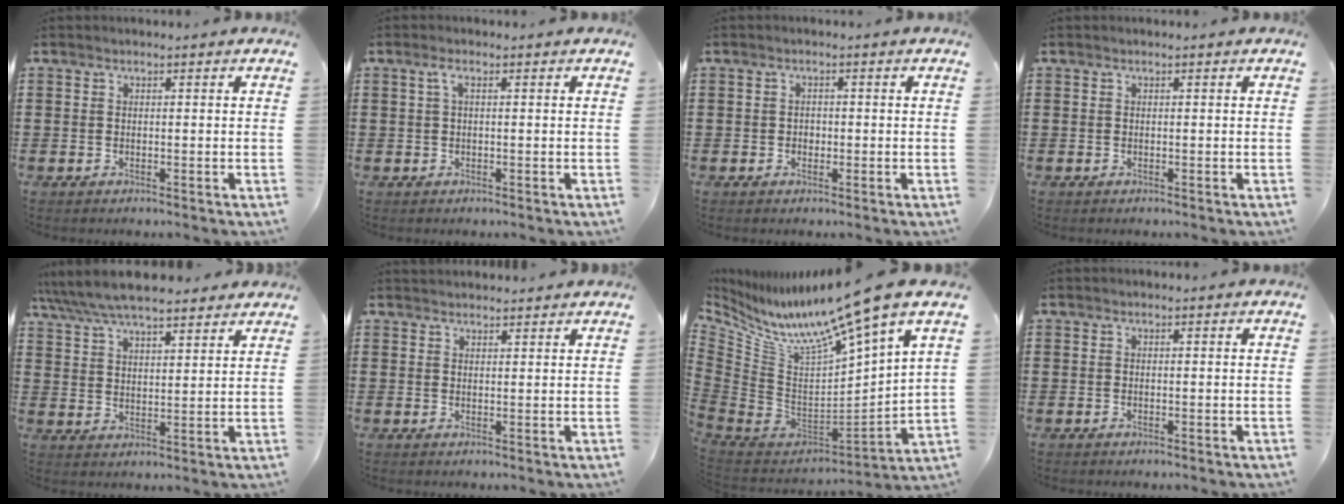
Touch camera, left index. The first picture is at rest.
{"total": 1.7, "force": [0.3, 0.4, 1.6], "torque": [-0.032, 0.002, 0.005]}
{"total": 0.9, "force": [-0.2, 0.8, 0.4], "torque": [-0.011, 0.004, -0.004]}
{"total": 0.0}
{"total": 7.3, "force": [6.7, 1.4, 2.5], "torque": [-0.073, -0.022, 0.122]}
{"total": 1.6, "force": [1.6, 0.2, 0.0], "torque": [-0.004, 0.003, 0.031]}
{"total": 10.0, "force": [7.8, -0.4, 6.3], "torque": [-0.147, -0.073, 0.119]}
{"total": 0.0}